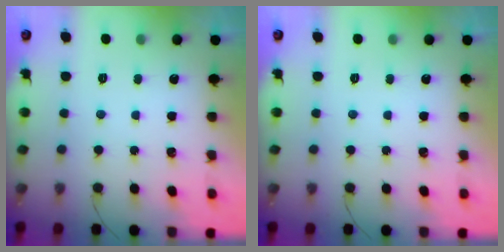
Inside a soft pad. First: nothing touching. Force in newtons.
{"total": 0.0}